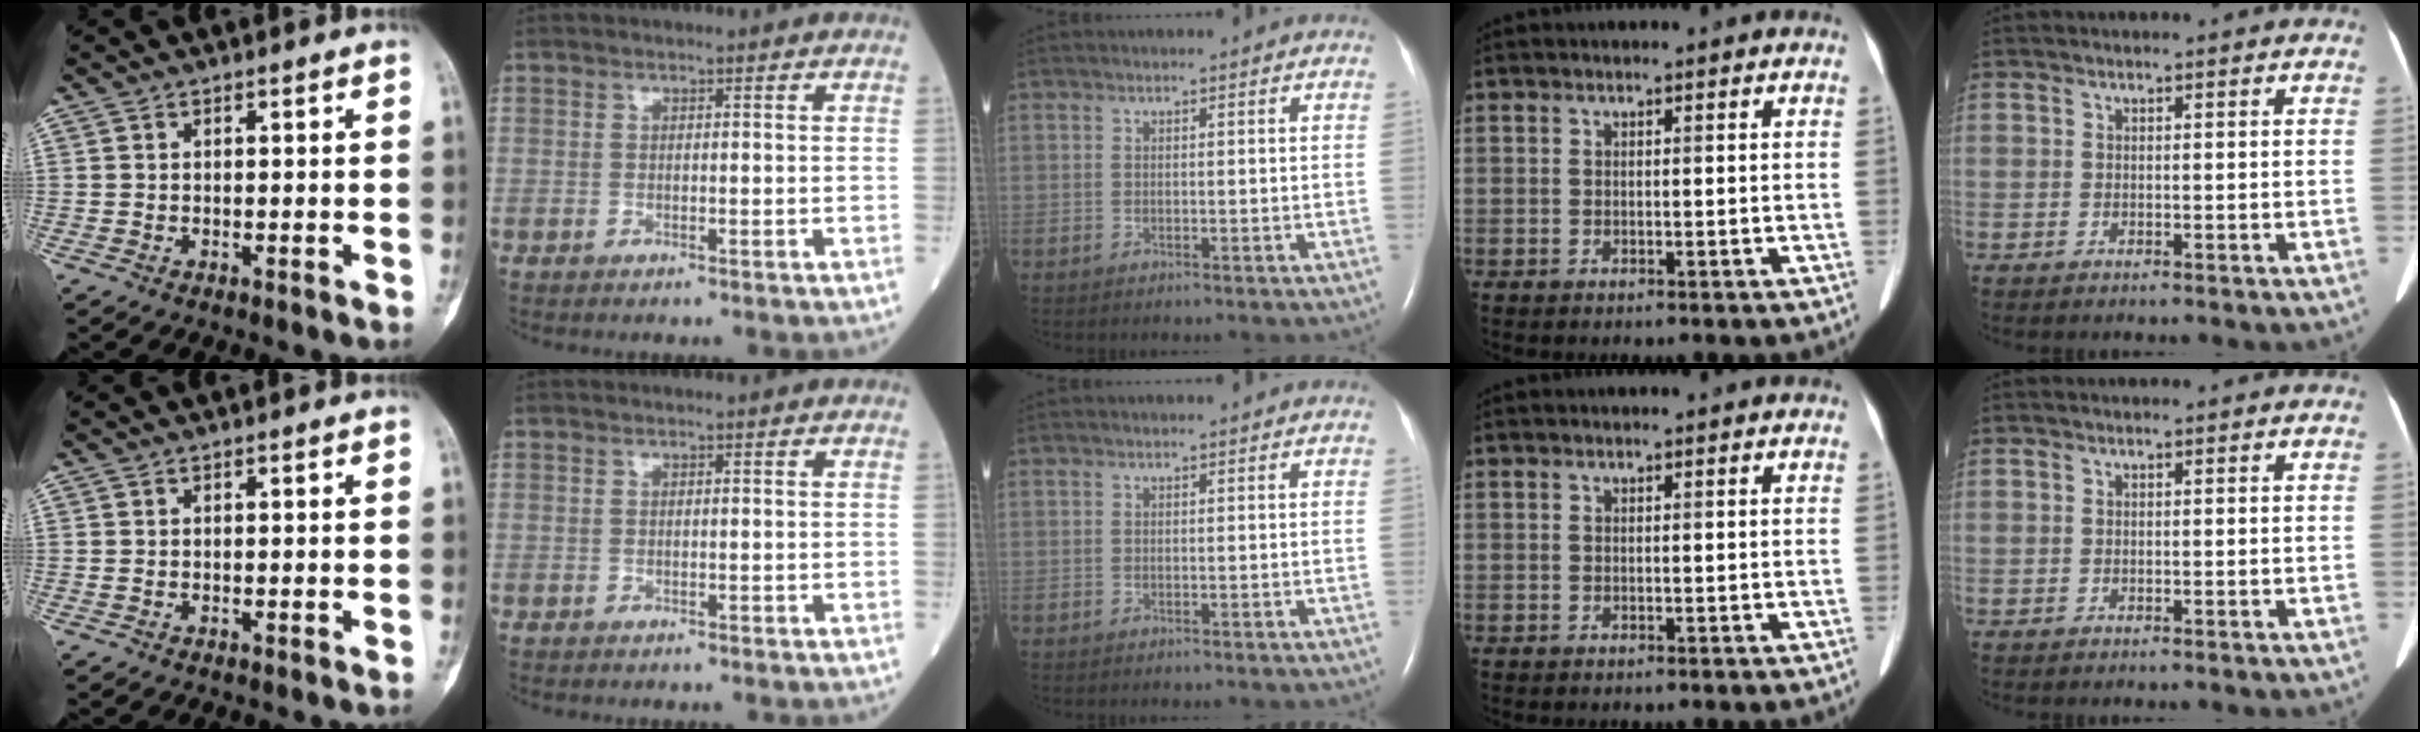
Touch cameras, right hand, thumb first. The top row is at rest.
{}